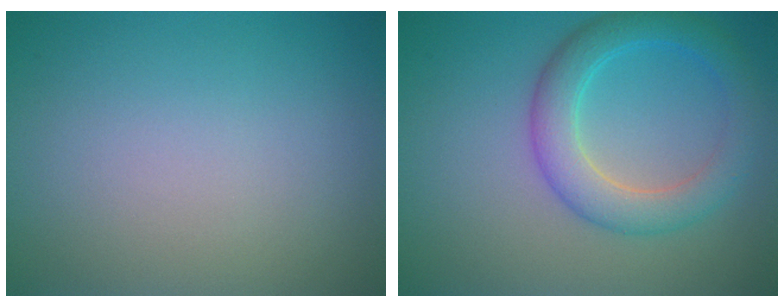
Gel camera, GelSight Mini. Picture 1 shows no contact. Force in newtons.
{"total": 4.7, "press": 4.7, "slide": 0.2}